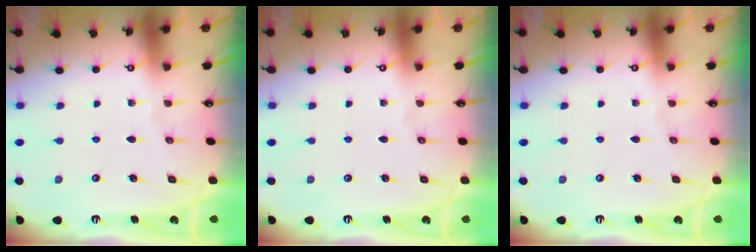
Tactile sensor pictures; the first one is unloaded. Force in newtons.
{"total": 0.0}
{"total": 0.0}